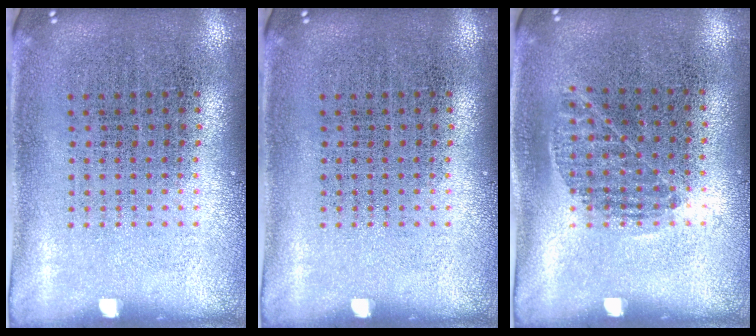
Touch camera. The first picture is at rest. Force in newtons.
{"total": 0.0}
{"total": 0.8, "press": 0.6, "slide": 0.5}